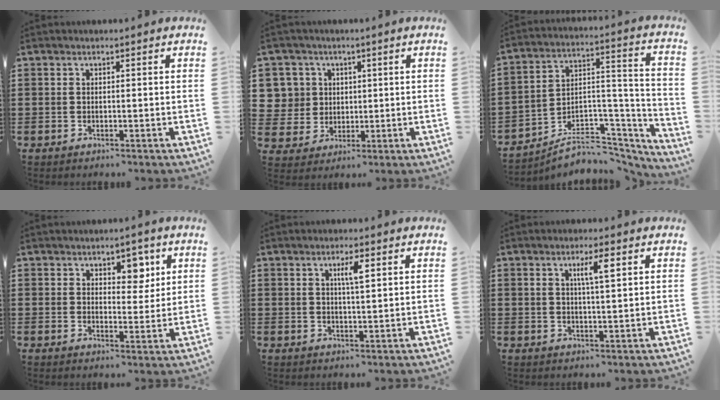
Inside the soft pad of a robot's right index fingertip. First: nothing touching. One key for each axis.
{"total": 6.0, "fx": 1.7, "fy": 5.8, "fz": 0.3, "tx": -0.039, "ty": 0.016, "tz": 0.033}
{"total": 5.6, "fx": -4.4, "fy": 3.2, "fz": 1.4, "tx": -0.024, "ty": 0.001, "tz": -0.080}
{"total": 5.0, "fx": 2.9, "fy": 2.4, "fz": 3.2, "tx": -0.039, "ty": -0.002, "tz": 0.044}
{"total": 3.1, "fx": 1.2, "fy": 0.6, "fz": 2.8, "tx": -0.049, "ty": 0.001, "tz": 0.016}
{"total": 4.0, "fx": 1.6, "fy": 0.7, "fz": 3.6, "tx": -0.068, "ty": 0.004, "tz": 0.022}